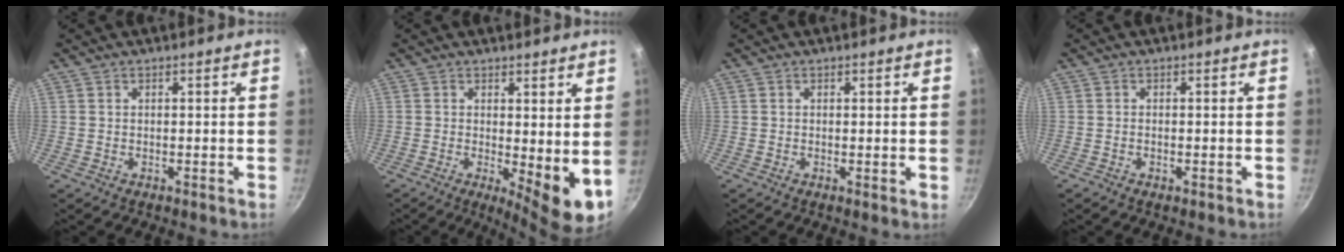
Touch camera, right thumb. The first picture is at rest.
{"total": 8.6, "force": [-0.2, 2.9, 8.1], "torque": [-0.110, -0.020, 0.006]}
{"total": 0.9, "force": [0.1, 0.2, 0.8], "torque": [-0.015, -0.005, -0.001]}
{"total": 0.8, "force": [-0.4, 0.4, 0.6], "torque": [-0.010, 0.002, -0.005]}